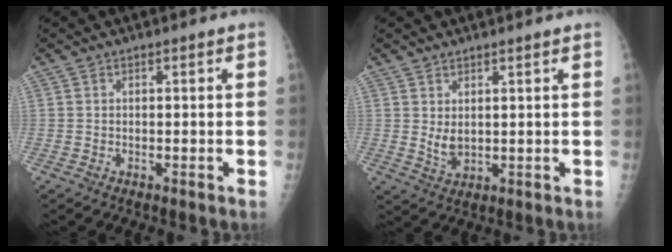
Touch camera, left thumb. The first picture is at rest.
{"total": 3.8, "force": [1.7, 1.7, 2.9], "torque": [-0.049, -0.019, 0.037]}